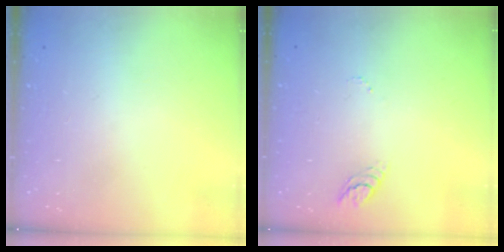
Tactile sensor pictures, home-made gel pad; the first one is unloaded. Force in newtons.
{"total": 3.5, "press": 3.5, "slide": 0.3}